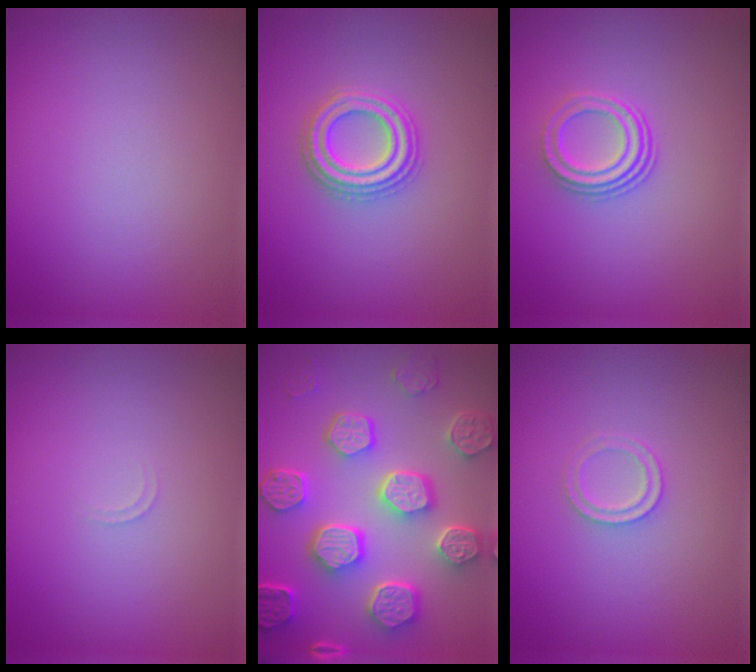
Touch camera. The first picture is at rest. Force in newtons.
{"total": 3.1, "press": 3.0, "slide": 0.6}
{"total": 2.9, "press": 2.2, "slide": 1.9}
{"total": 0.6, "press": 0.6, "slide": 0.2}
{"total": 8.8, "press": 6.7, "slide": 5.6}
{"total": 1.4, "press": 1.4, "slide": 0.3}